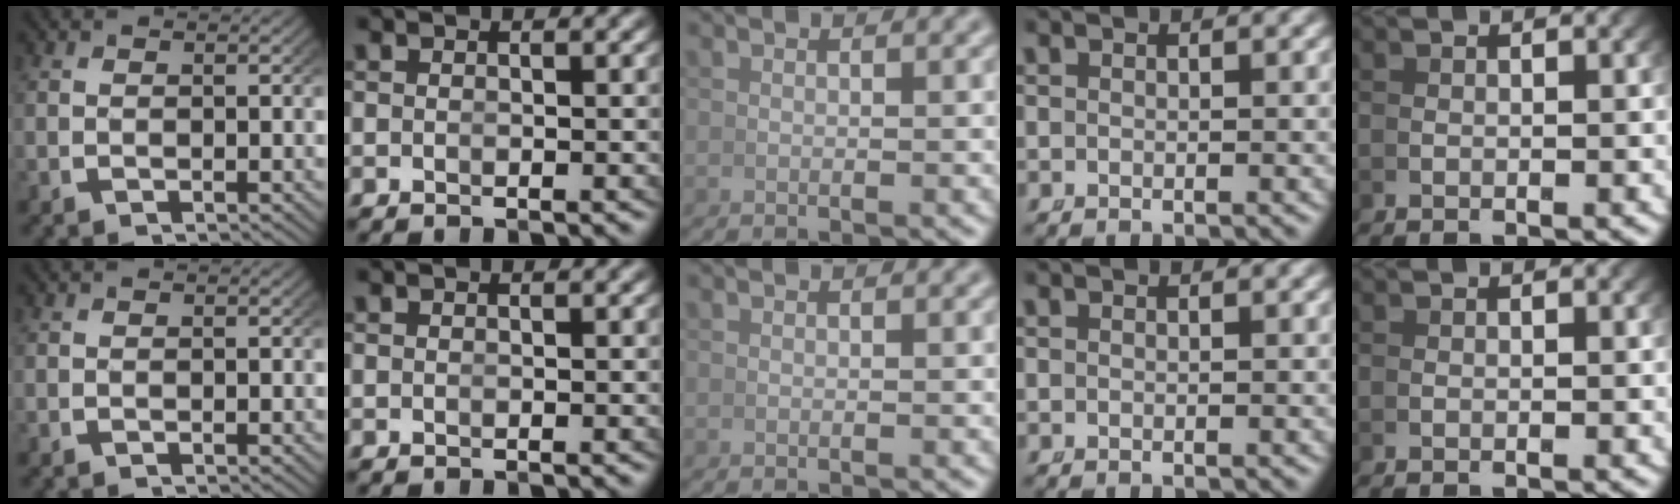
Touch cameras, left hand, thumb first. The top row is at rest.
{}